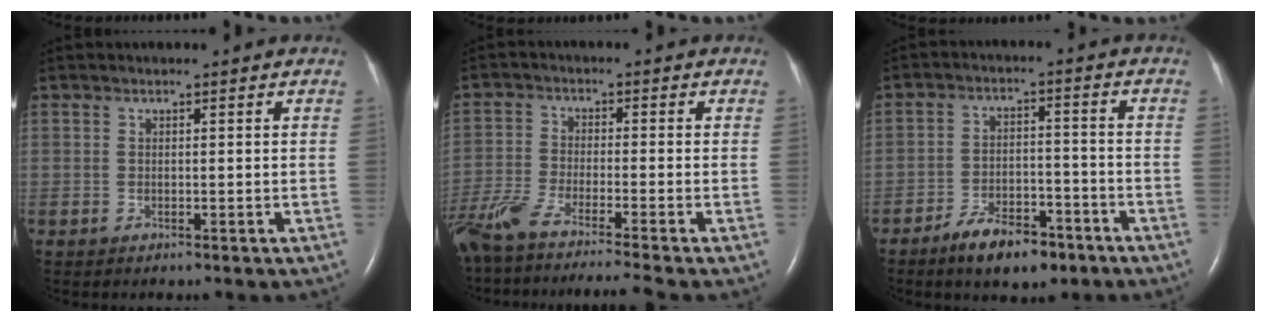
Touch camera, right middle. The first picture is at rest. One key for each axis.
{"total": 13.9, "fx": -11.8, "fy": -0.9, "fz": 7.3, "tx": -0.135, "ty": -0.031, "tz": -0.201}
{"total": 8.4, "fx": -5.8, "fy": 3.4, "fz": 5.0, "tx": -0.089, "ty": 0.001, "tz": -0.094}